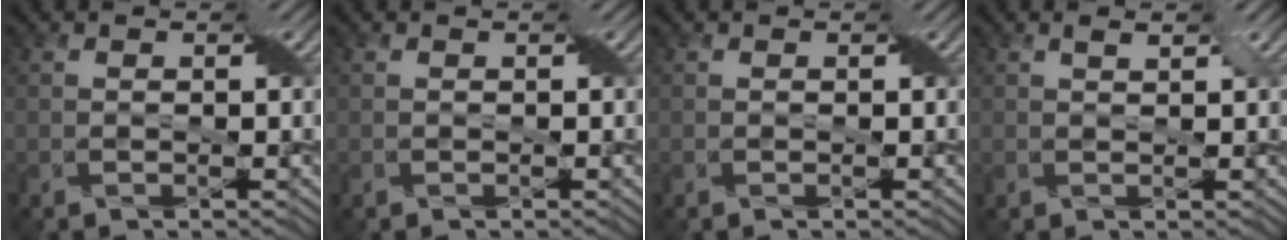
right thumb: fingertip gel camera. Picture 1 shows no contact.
{"total": 0.0}
{"total": 0.0}
{"total": 1.3, "force": [0.8, 0.3, 0.9], "torque": [-0.020, 0.003, 0.016]}